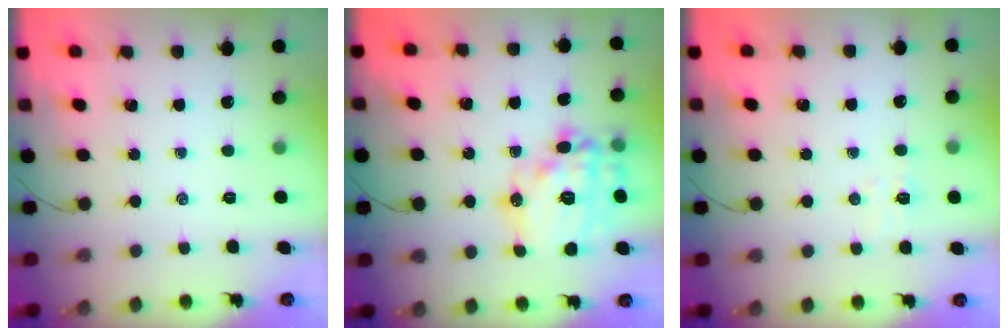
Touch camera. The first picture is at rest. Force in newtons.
{"total": 19.7, "press": 19.6, "slide": 2.1}
{"total": 4.3, "press": 4.1, "slide": 1.1}